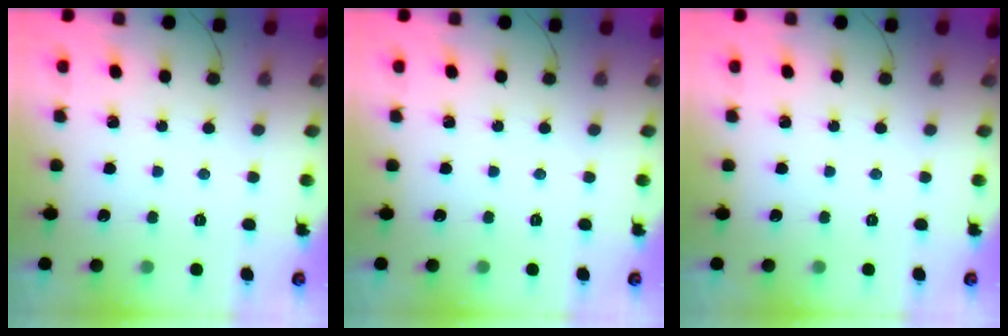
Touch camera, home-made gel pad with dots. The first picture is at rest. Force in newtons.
{"total": 0.0}
{"total": 0.0}